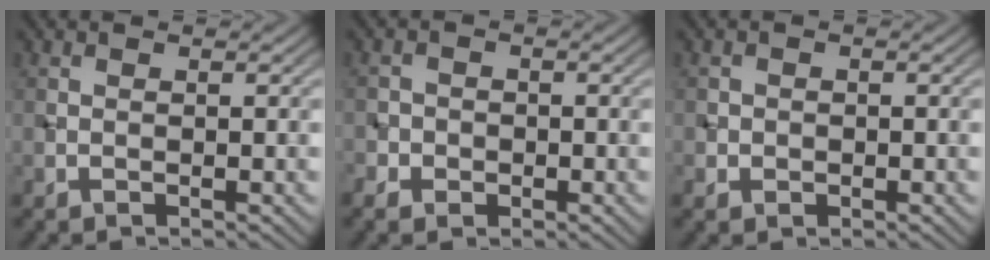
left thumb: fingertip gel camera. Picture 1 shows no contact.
{"total": 2.6, "force": [-1.2, 2.2, 0.6], "torque": [-0.008, 0.001, -0.031]}
{"total": 1.4, "force": [-0.3, 1.3, 0.3], "torque": [0.001, -0.005, -0.007]}